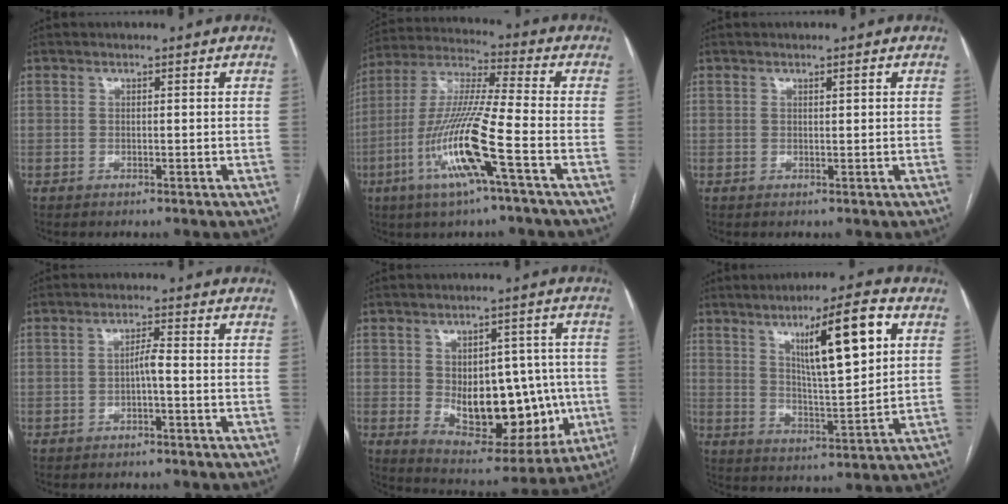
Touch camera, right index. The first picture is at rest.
{"total": 15.1, "force": [-5.7, -0.2, 14.0], "torque": [-0.290, -0.010, -0.114]}
{"total": 0.7, "force": [0.4, 0.0, 0.6], "torque": [-0.010, 0.001, 0.006]}
{"total": 2.1, "force": [-0.7, 0.1, 2.0], "torque": [-0.032, 0.004, -0.014]}
{"total": 17.1, "force": [-1.6, 9.3, 14.2], "torque": [-0.202, 0.012, 0.004]}
{"total": 13.0, "force": [5.3, 1.5, 11.8], "torque": [-0.191, 0.000, 0.088]}